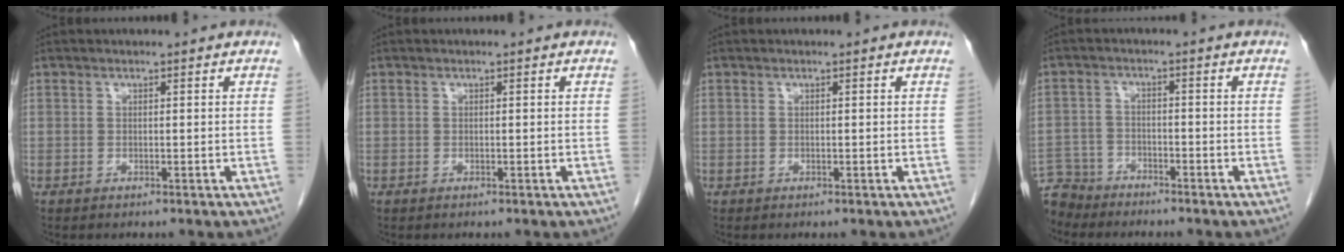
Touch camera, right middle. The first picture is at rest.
{"total": 0.0}
{"total": 0.0}
{"total": 6.6, "force": [-6.1, 2.4, -0.3], "torque": [0.004, -0.003, -0.116]}